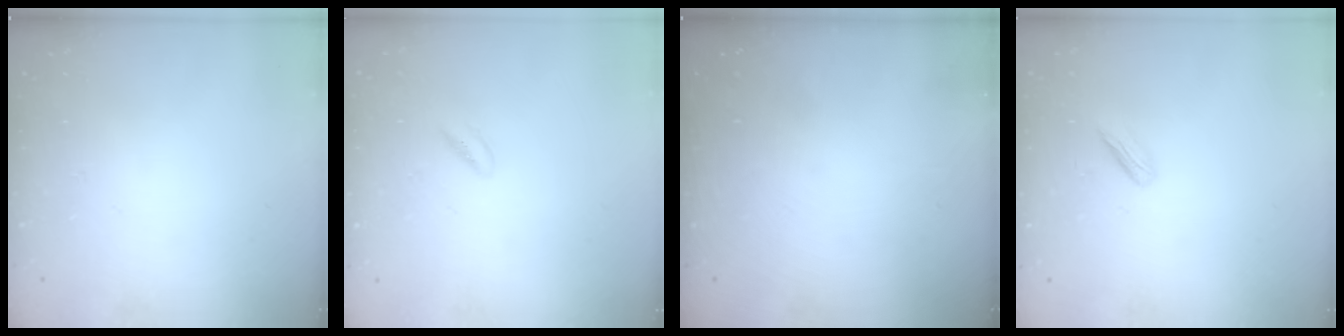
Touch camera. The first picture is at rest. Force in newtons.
{"total": 1.7, "press": 1.4, "slide": 0.9}
{"total": 0.0}
{"total": 2.9, "press": 2.8, "slide": 0.8}